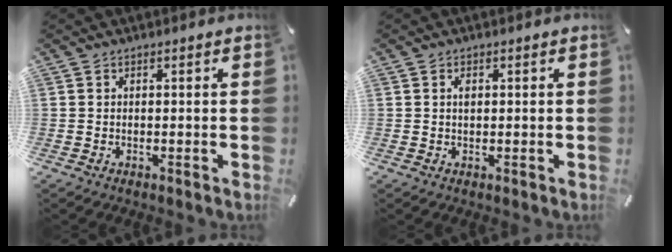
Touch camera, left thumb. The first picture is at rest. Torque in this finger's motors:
{"motor_torque": [0.18, -0.03, 0.23, -0.07, 0.00]}